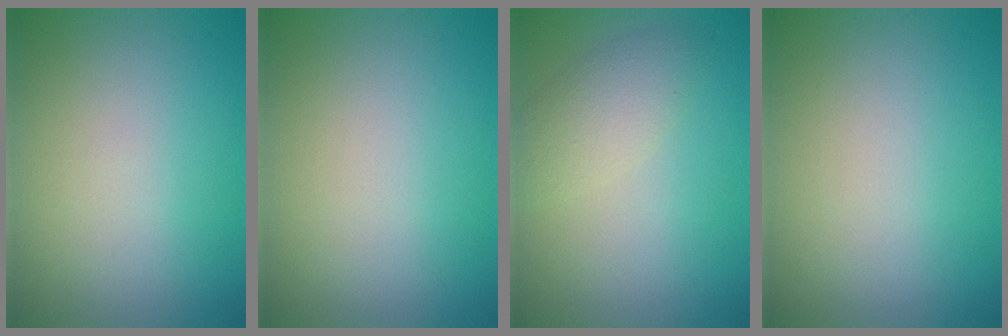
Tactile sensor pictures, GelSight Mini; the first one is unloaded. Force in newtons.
{"total": 0.0}
{"total": 2.9, "press": 2.9, "slide": 0.2}
{"total": 0.0}